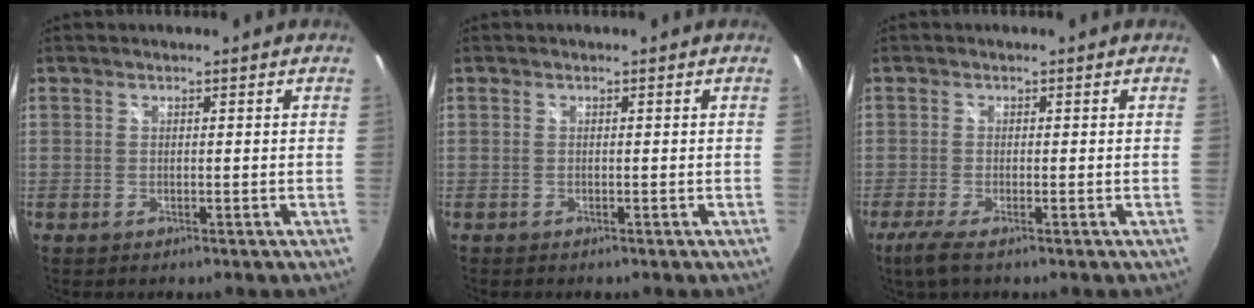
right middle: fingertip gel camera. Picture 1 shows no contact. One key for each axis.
{"total": 0.0}
{"total": 3.6, "fx": -2.2, "fy": 0.3, "fz": 2.9, "tx": -0.064, "ty": -0.014, "tz": -0.045}